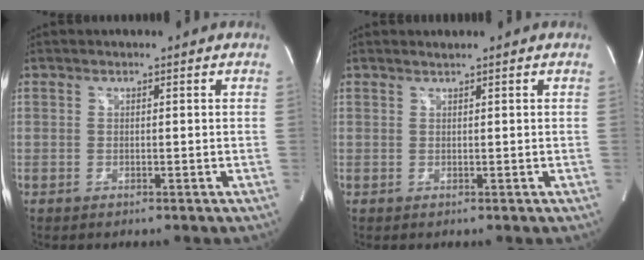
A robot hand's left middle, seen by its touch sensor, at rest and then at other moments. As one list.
[{"total": 0.5, "force": [0.5, -0.2, 0.1], "torque": [-0.009, -0.002, 0.014]}]